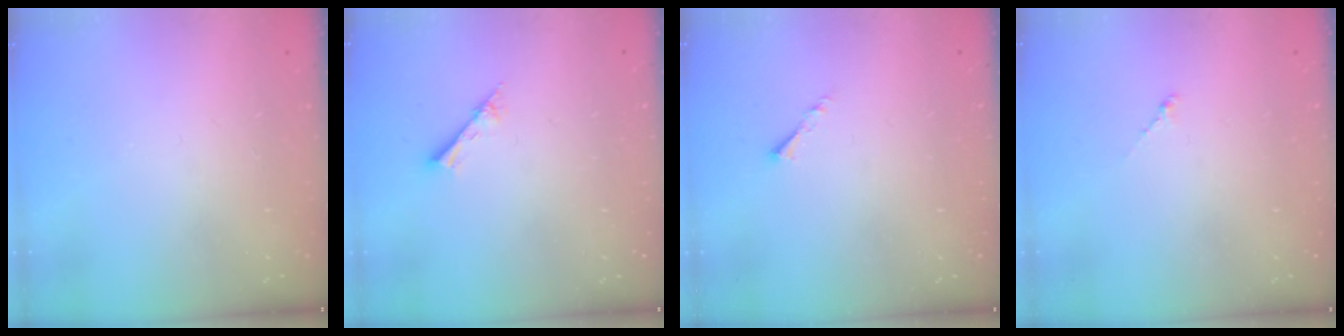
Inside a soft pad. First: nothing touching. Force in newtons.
{"total": 2.1, "press": 2.1, "slide": 0.2}
{"total": 1.1, "press": 1.0, "slide": 0.3}
{"total": 0.8, "press": 0.6, "slide": 0.4}